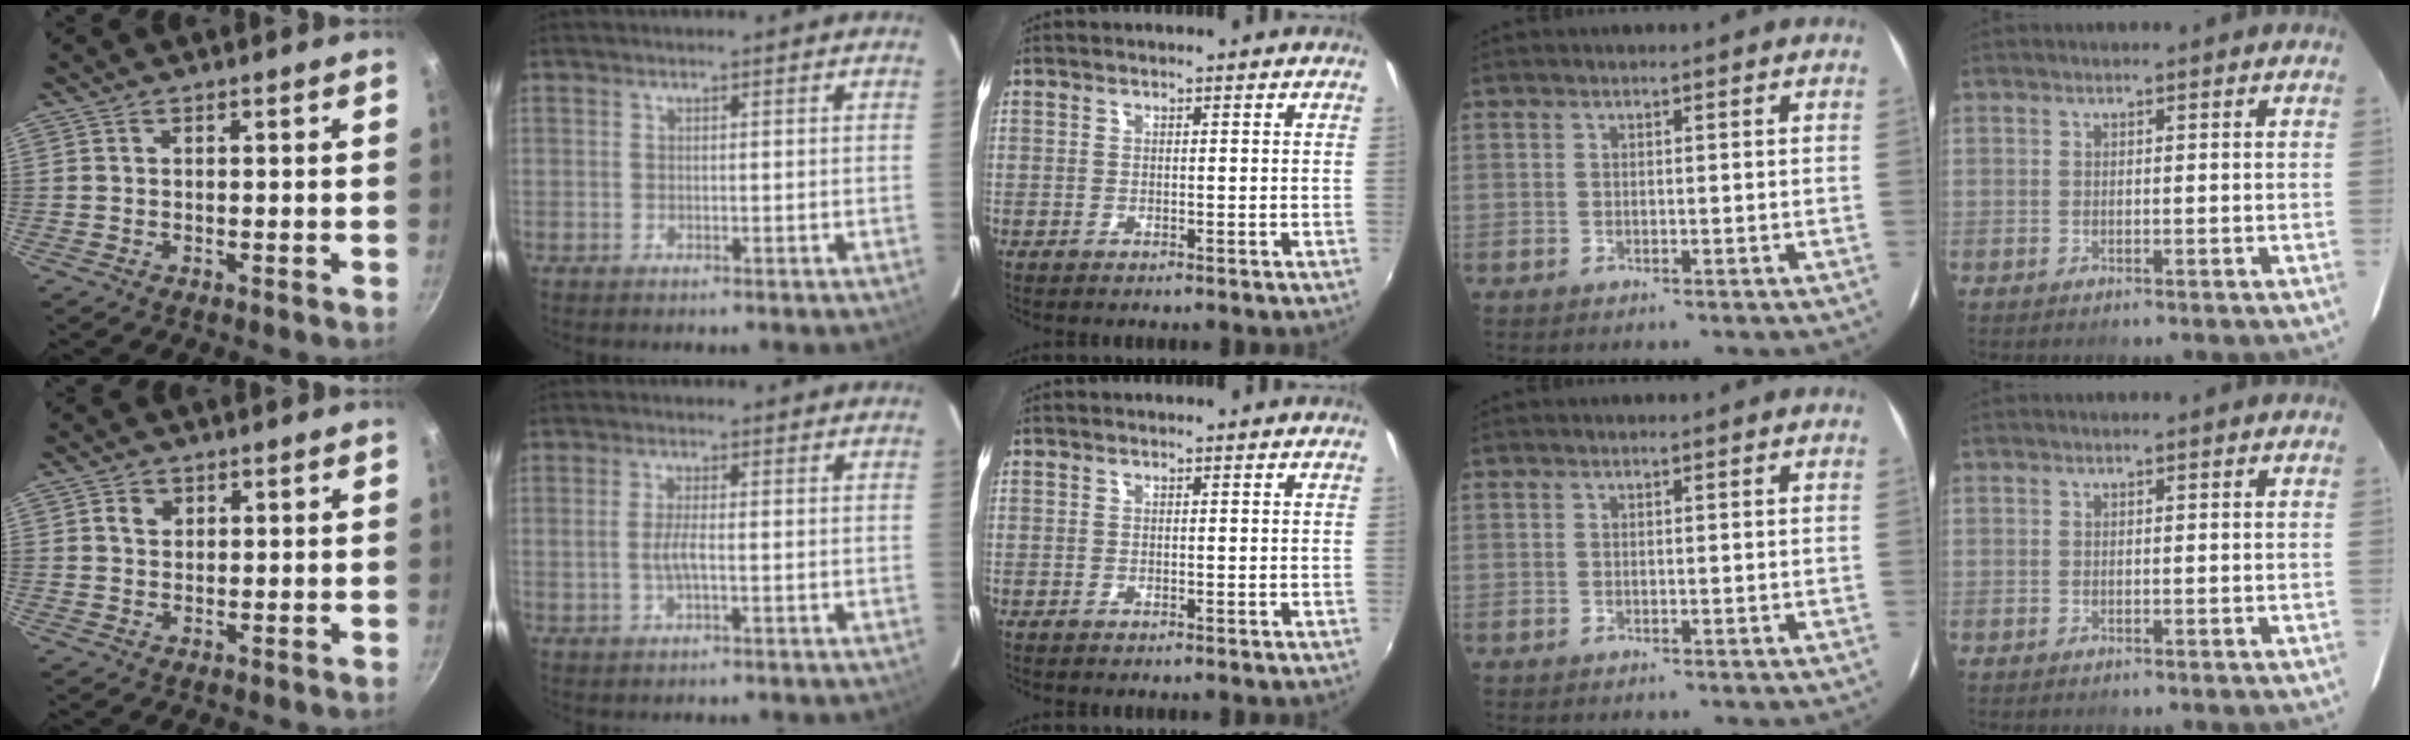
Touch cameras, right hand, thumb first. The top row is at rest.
{"thumb": {"total": 2.6, "force": [0.9, 2.1, 1.1], "torque": [-0.010, 0.002, 0.013]}, "index": {"total": 3.1, "force": [-0.6, 0.6, 3.0], "torque": [-0.060, -0.001, -0.010]}}